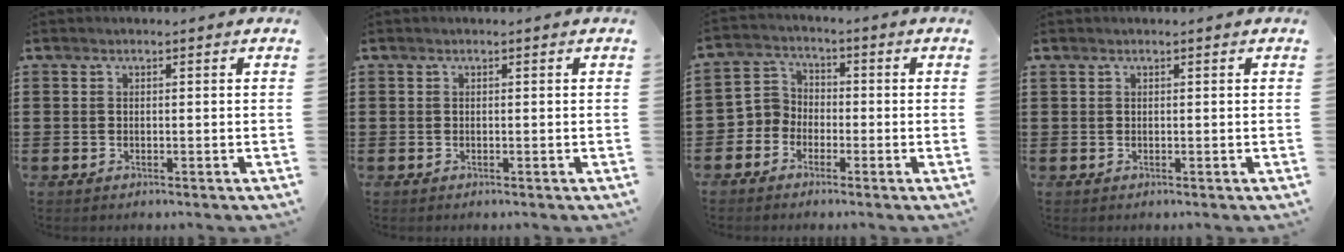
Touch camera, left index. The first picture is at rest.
{"total": 0.0}
{"total": 4.2, "force": [-2.5, 3.3, 0.4], "torque": [-0.037, 0.005, -0.060]}
{"total": 0.0}